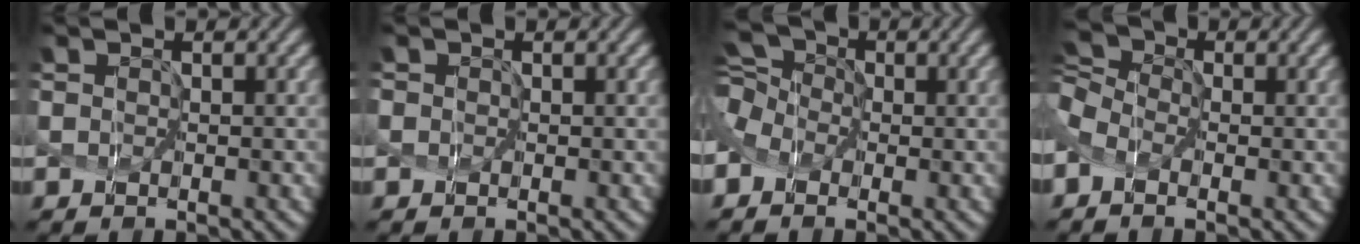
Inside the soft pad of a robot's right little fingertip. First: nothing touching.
{"total": 0.6, "force": [0.1, 0.5, 0.2], "torque": [0.006, 0.004, -0.007]}
{"total": 4.5, "force": [-1.2, 3.3, 2.8], "torque": [-0.087, 0.004, -0.026]}
{"total": 3.2, "force": [-1.0, 2.2, 2.0], "torque": [-0.055, 0.010, -0.034]}